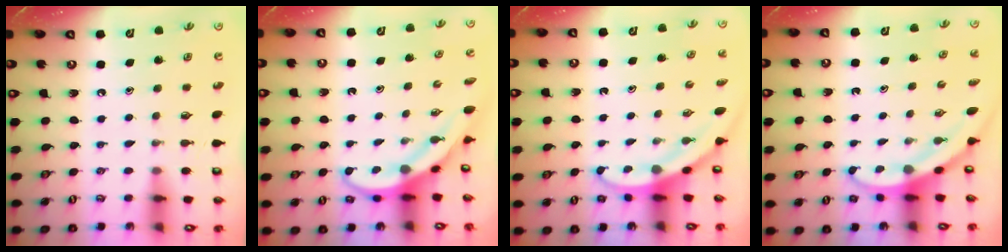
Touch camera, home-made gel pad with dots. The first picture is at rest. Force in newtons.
{"total": 4.0, "press": 4.0, "slide": 0.4}
{"total": 3.3, "press": 3.3, "slide": 0.1}
{"total": 3.1, "press": 3.1, "slide": 0.1}